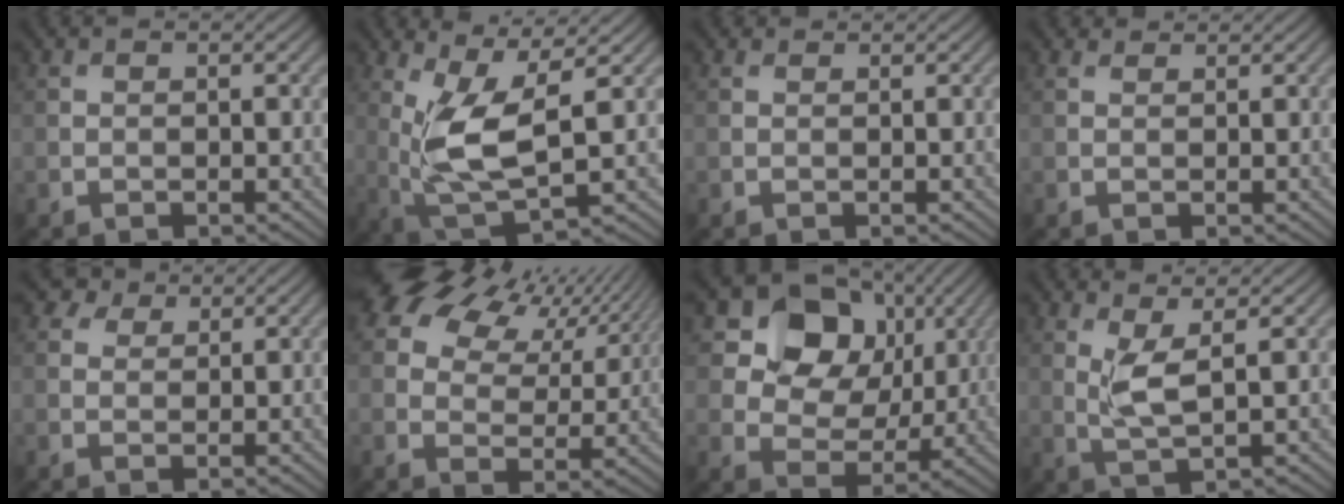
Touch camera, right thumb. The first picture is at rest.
{"total": 9.1, "force": [1.6, 3.2, 8.4], "torque": [-0.194, 0.001, 0.035]}
{"total": 0.7, "force": [0.7, 0.2, 0.1], "torque": [-0.006, 0.005, 0.013]}
{"total": 1.4, "force": [1.3, 0.3, 0.3], "torque": [-0.014, 0.006, 0.025]}
{"total": 3.3, "force": [2.4, 2.0, 1.1], "torque": [-0.035, 0.001, 0.047]}
{"total": 13.6, "force": [8.0, 7.2, 8.3], "torque": [-0.165, 0.036, 0.128]}
{"total": 13.2, "force": [5.4, 9.8, 6.9], "torque": [-0.151, 0.027, 0.092]}
{"total": 3.9, "force": [1.3, 0.8, 3.6], "torque": [-0.091, -0.001, 0.031]}